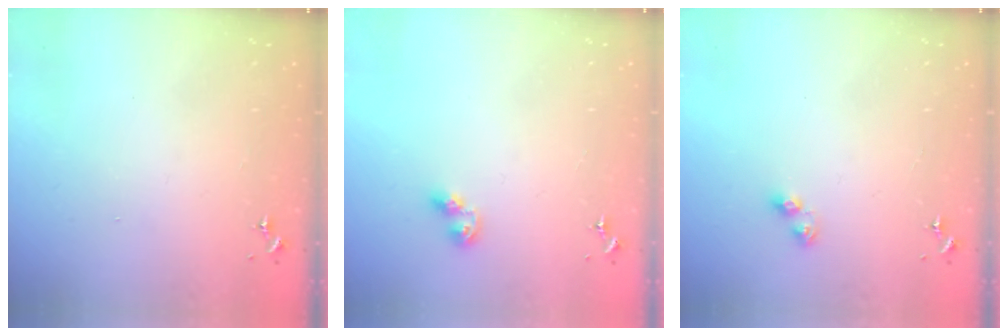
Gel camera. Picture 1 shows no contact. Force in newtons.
{"total": 5.5, "press": 5.5, "slide": 0.4}
{"total": 5.0, "press": 4.9, "slide": 1.1}